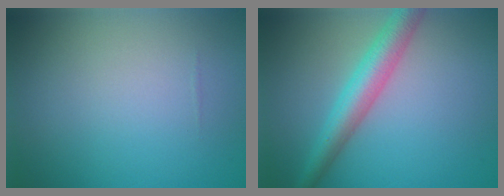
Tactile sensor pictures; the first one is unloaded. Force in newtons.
{"total": 4.6, "press": 4.6, "slide": 0.1}